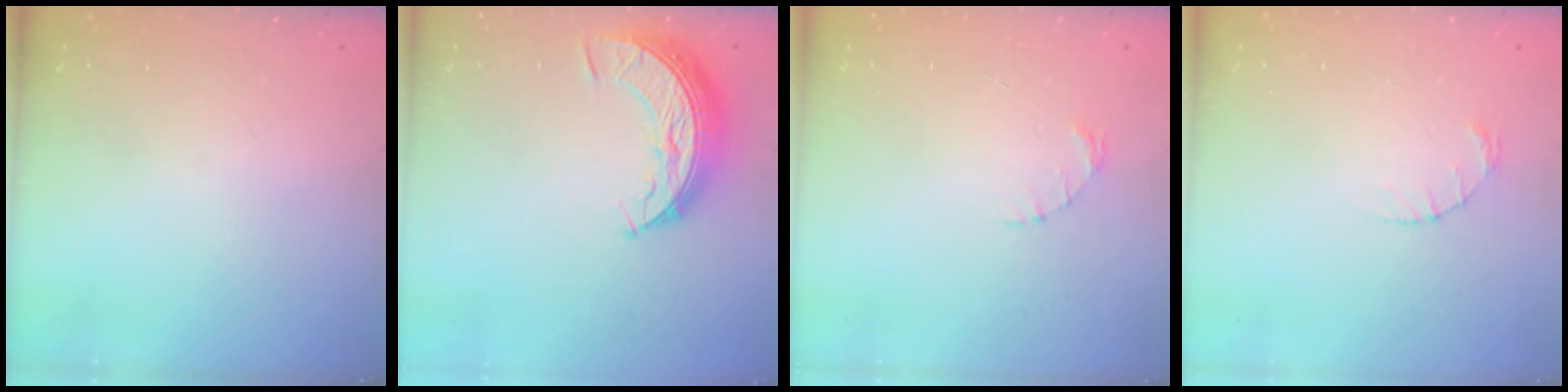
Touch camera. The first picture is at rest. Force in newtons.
{"total": 10.5, "press": 10.5, "slide": 0.5}
{"total": 1.6, "press": 1.5, "slide": 0.3}
{"total": 1.2, "press": 1.1, "slide": 0.2}